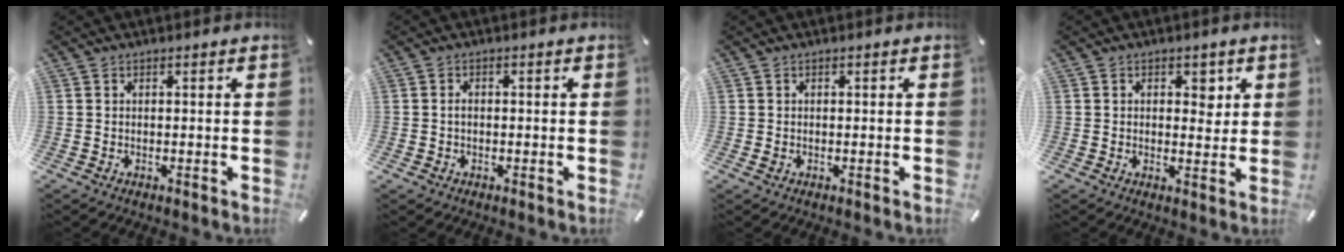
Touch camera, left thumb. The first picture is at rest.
{"total": 1.5, "force": [-0.2, 1.1, 1.0], "torque": [-0.021, 0.005, -0.006]}
{"total": 0.8, "force": [-0.2, 0.6, 0.5], "torque": [-0.009, 0.001, -0.004]}
{"total": 3.7, "force": [1.1, 2.6, 2.4], "torque": [-0.020, -0.007, 0.011]}